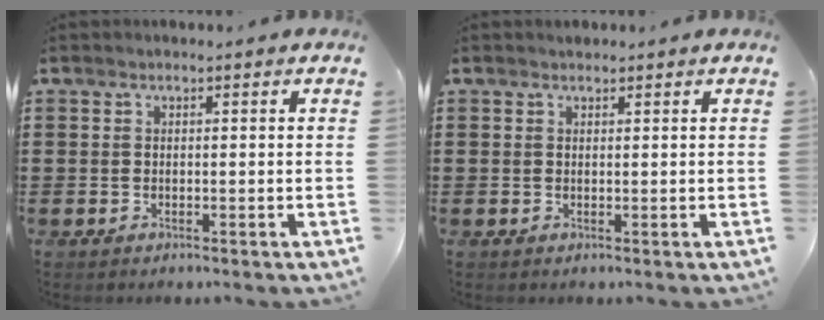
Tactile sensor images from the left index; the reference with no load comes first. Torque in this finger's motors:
{"motor_torque": [0.00, 0.01, 0.00, -0.01]}